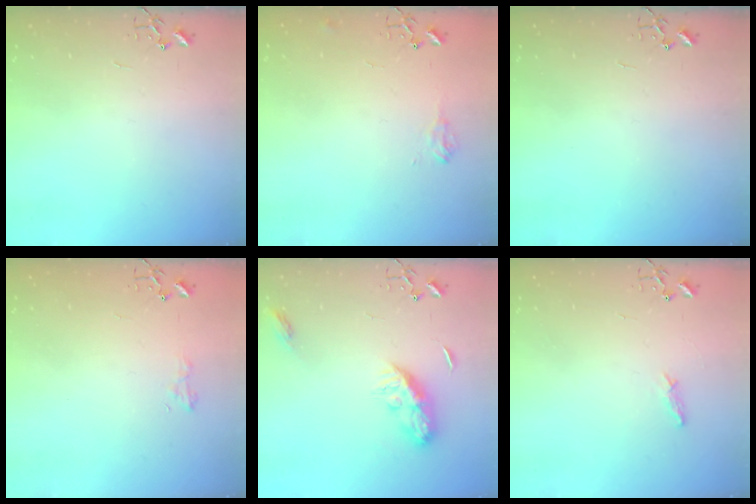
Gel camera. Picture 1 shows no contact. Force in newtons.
{"total": 7.2, "press": 7.1, "slide": 0.9}
{"total": 0.0}
{"total": 5.6, "press": 5.6, "slide": 0.6}
{"total": 9.7, "press": 9.7, "slide": 0.1}
{"total": 5.9, "press": 5.8, "slide": 0.7}